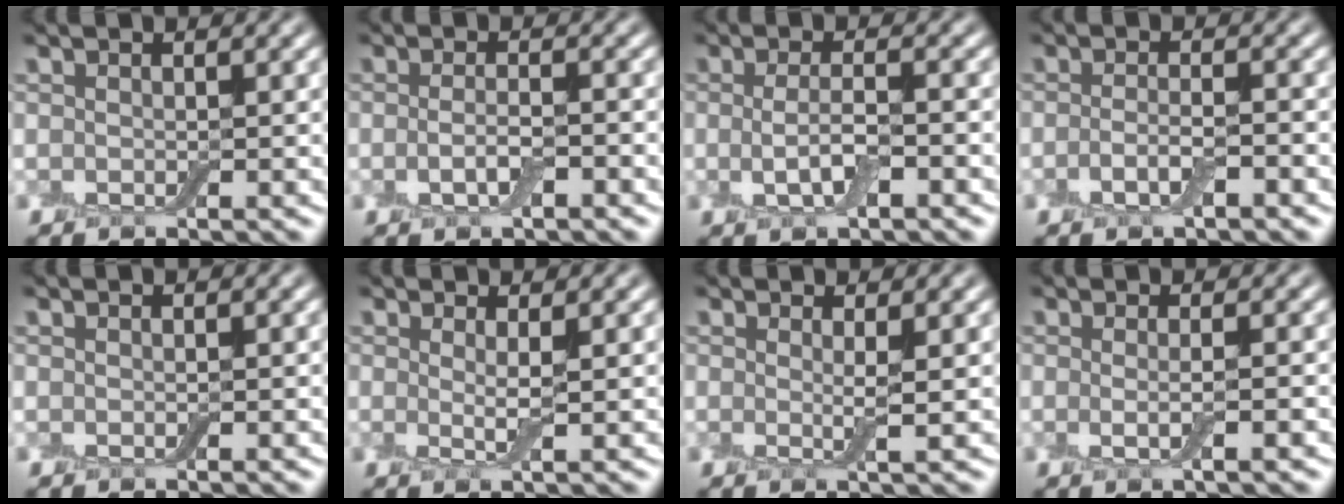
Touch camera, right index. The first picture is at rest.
{"total": 2.3, "force": [-0.7, 0.7, 2.1], "torque": [-0.045, -0.006, -0.016]}
{"total": 3.0, "force": [-0.5, 0.9, 2.8], "torque": [-0.060, -0.009, -0.012]}
{"total": 2.4, "force": [-1.1, 0.7, 2.0], "torque": [-0.042, 0.000, -0.026]}
{"total": 0.0}
{"total": 1.8, "force": [0.4, 0.2, 1.7], "torque": [-0.035, -0.010, 0.004]}
{"total": 1.6, "force": [0.3, 0.2, 1.6], "torque": [-0.028, -0.006, 0.000]}
{"total": 2.3, "force": [-0.2, 0.6, 2.2], "torque": [-0.037, -0.012, -0.011]}